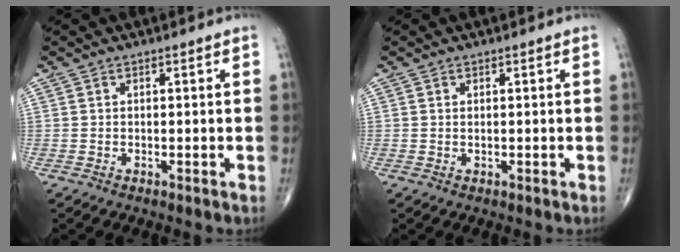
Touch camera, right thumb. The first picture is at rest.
{"total": 0.0}